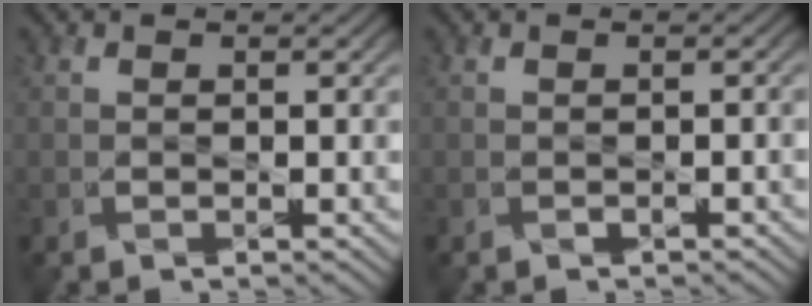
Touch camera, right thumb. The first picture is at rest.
{"total": 1.0, "force": [-0.7, 0.3, 0.7], "torque": [-0.014, -0.004, -0.009]}